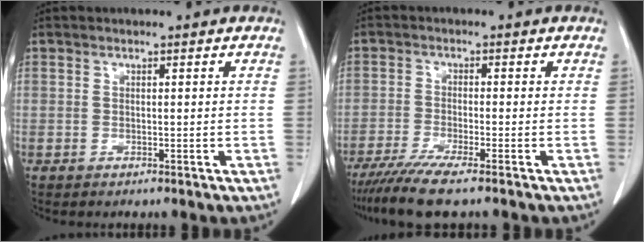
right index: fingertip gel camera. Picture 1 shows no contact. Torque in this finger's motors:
{"motor_torque": [0.72, -0.59, 0.28, 0.10]}